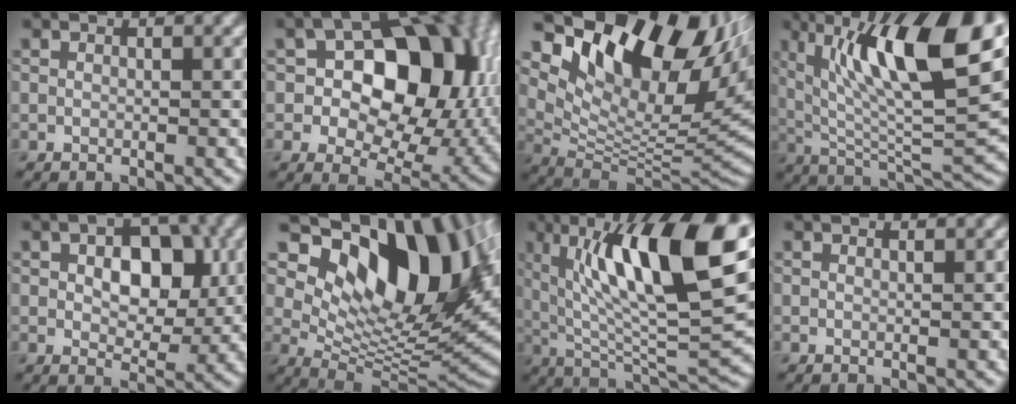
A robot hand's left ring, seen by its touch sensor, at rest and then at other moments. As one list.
[{"total": 13.3, "force": [1.7, 8.6, 10.0], "torque": [-0.108, 0.013, 0.018]}, {"total": 14.5, "force": [7.5, 7.3, 10.0], "torque": [-0.172, 0.016, 0.141]}, {"total": 13.9, "force": [5.7, 4.1, 12.0], "torque": [-0.195, 0.004, 0.097]}, {"total": 6.5, "force": [1.1, 3.9, 5.1], "torque": [-0.075, 0.000, 0.016]}, {"total": 14.3, "force": [6.2, 7.3, 10.6], "torque": [-0.161, -0.001, 0.115]}, {"total": 15.3, "force": [5.6, 4.6, 13.5], "torque": [-0.204, 0.004, 0.087]}, {"total": 0.6, "force": [0.6, 0.1, 0.2], "torque": [-0.004, 0.001, 0.010]}]